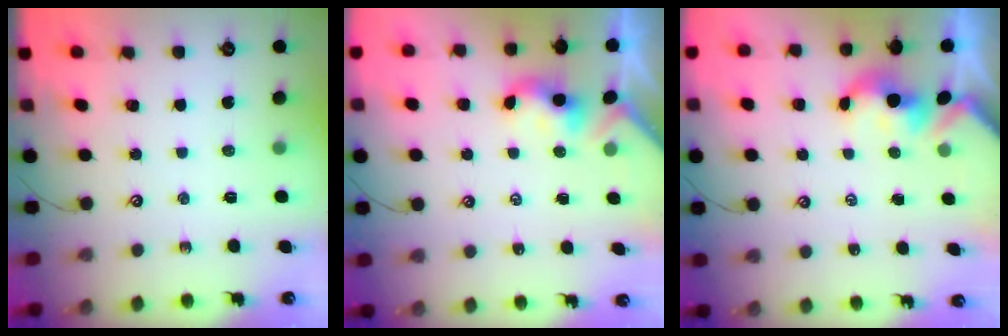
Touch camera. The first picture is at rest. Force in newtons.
{"total": 2.1, "press": 2.1, "slide": 0.2}
{"total": 1.7, "press": 1.7, "slide": 0.2}